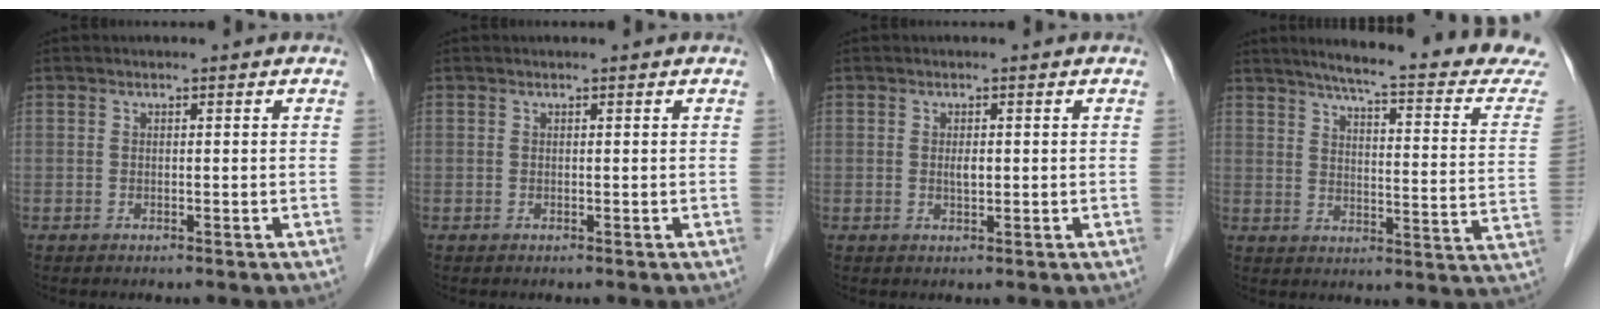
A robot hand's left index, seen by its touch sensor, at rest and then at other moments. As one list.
[{"total": 0.0}, {"total": 1.3, "force": [0.1, 0.5, 1.2], "torque": [-0.021, -0.001, 0.003]}, {"total": 21.7, "force": [19.4, 0.5, 9.7], "torque": [-0.127, -0.065, 0.230]}]